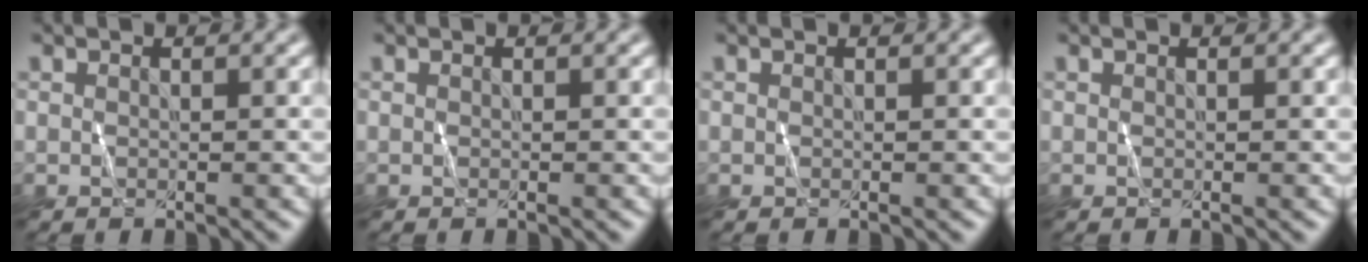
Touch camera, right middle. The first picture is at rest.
{"total": 0.0}
{"total": 0.0}
{"total": 0.0}